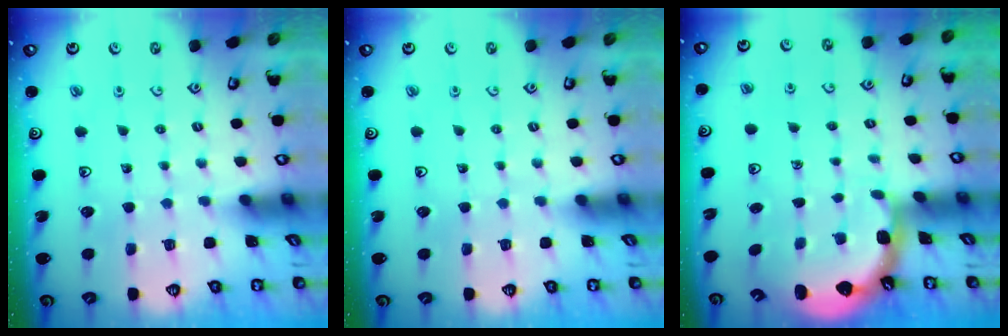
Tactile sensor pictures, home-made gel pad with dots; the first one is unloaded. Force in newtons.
{"total": 0.0}
{"total": 2.6, "press": 1.7, "slide": 1.9}